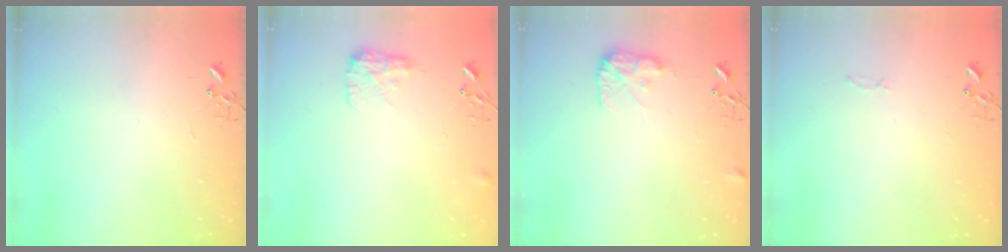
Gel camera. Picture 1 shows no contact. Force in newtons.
{"total": 9.5, "press": 9.5, "slide": 0.3}
{"total": 9.2, "press": 9.2, "slide": 0.3}
{"total": 2.8, "press": 2.8, "slide": 0.4}